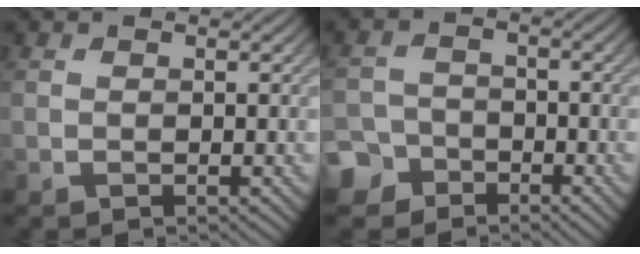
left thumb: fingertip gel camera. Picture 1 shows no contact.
{"total": 5.5, "force": [-3.8, 3.8, 1.1], "torque": [-0.015, -0.004, -0.082]}